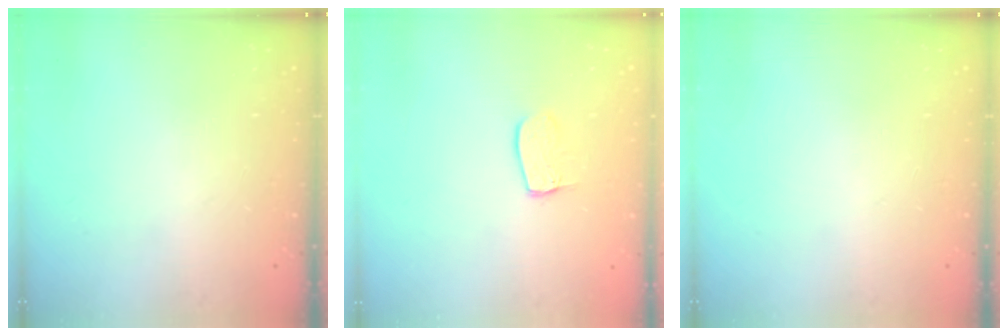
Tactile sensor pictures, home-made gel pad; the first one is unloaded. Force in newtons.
{"total": 6.9, "press": 6.9, "slide": 0.2}
{"total": 0.0}